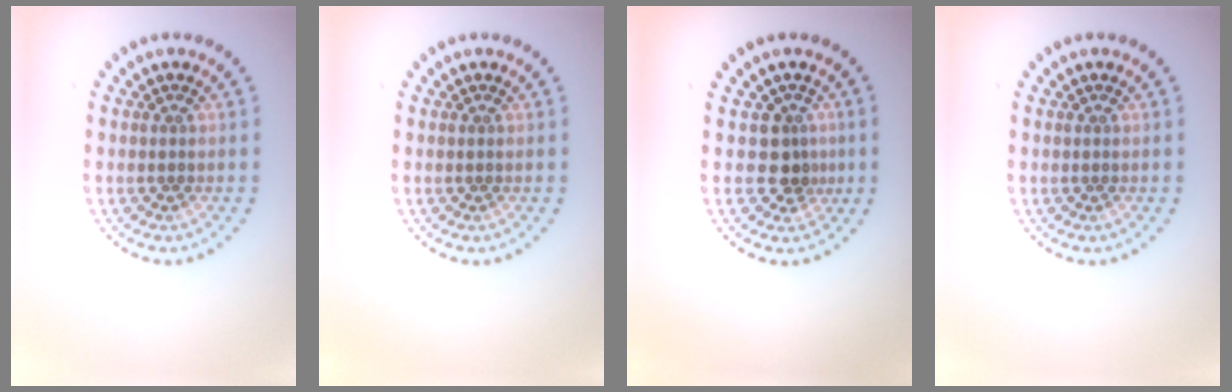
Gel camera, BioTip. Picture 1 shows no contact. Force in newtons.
{"total": 0.0}
{"total": 2.3, "press": 1.8, "slide": 1.5}
{"total": 0.0}